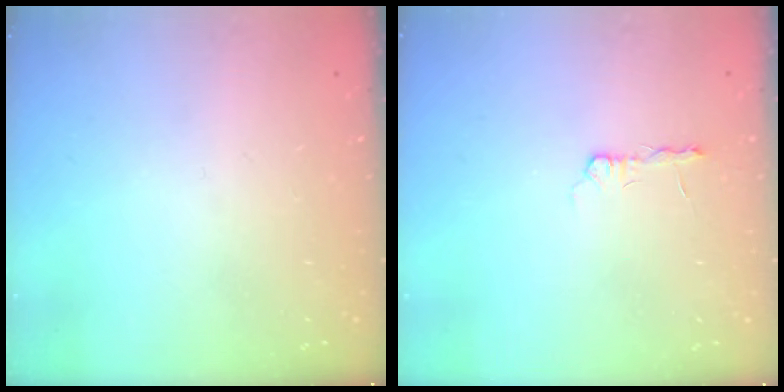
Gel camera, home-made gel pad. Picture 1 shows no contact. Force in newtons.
{"total": 2.7, "press": 2.7, "slide": 0.4}